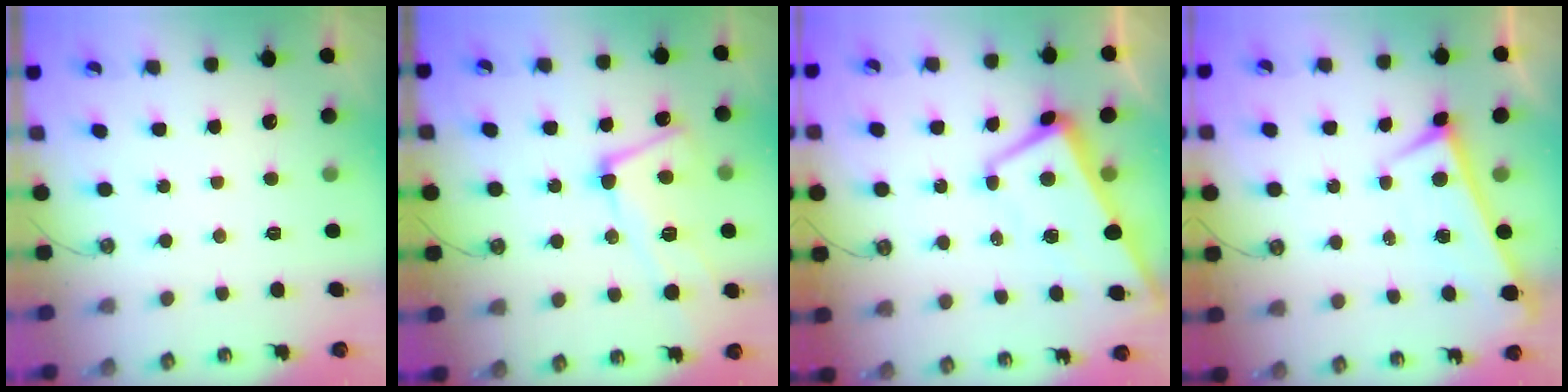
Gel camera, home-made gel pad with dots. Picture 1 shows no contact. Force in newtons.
{"total": 6.5, "press": 6.4, "slide": 1.4}
{"total": 0.8, "press": 0.2, "slide": 0.8}
{"total": 0.0}